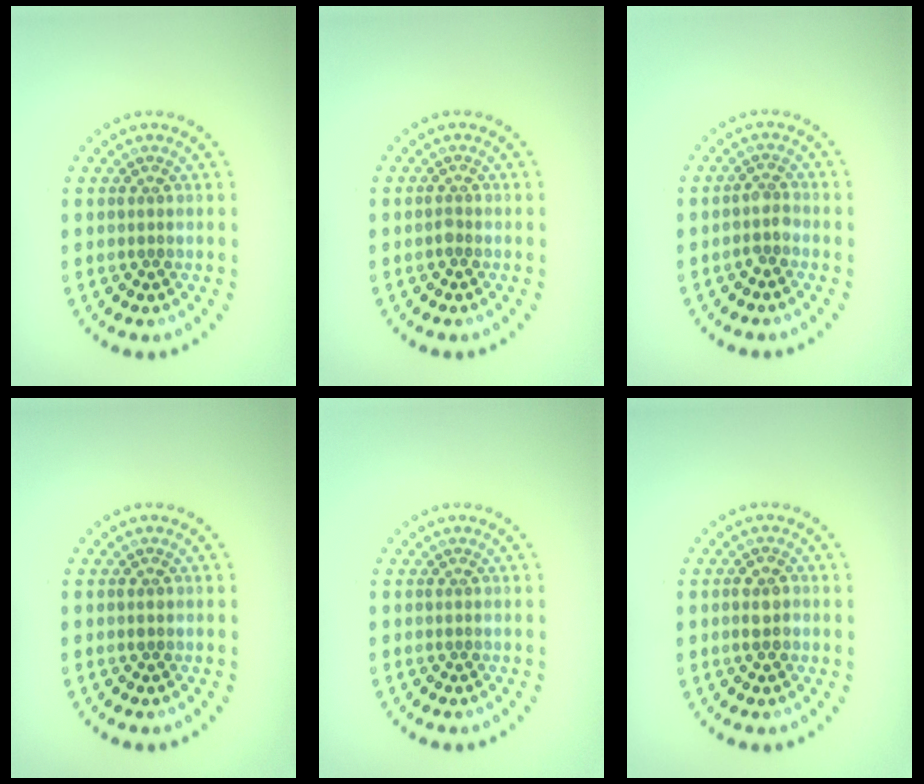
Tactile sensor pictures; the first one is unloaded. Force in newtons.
{"total": 0.6, "press": 0.4, "slide": 0.4}
{"total": 1.5, "press": 1.2, "slide": 0.9}
{"total": 0.6, "press": 0.6, "slide": 0.1}
{"total": 0.0}
{"total": 1.7, "press": 1.7, "slide": 0.4}